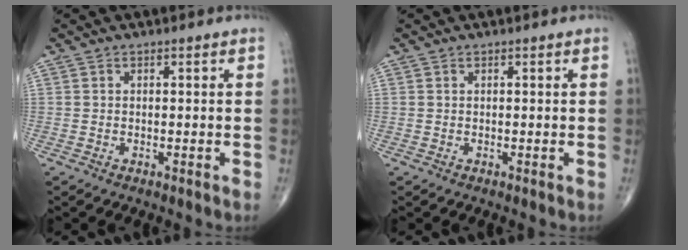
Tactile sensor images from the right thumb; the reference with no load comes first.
{"total": 0.0}